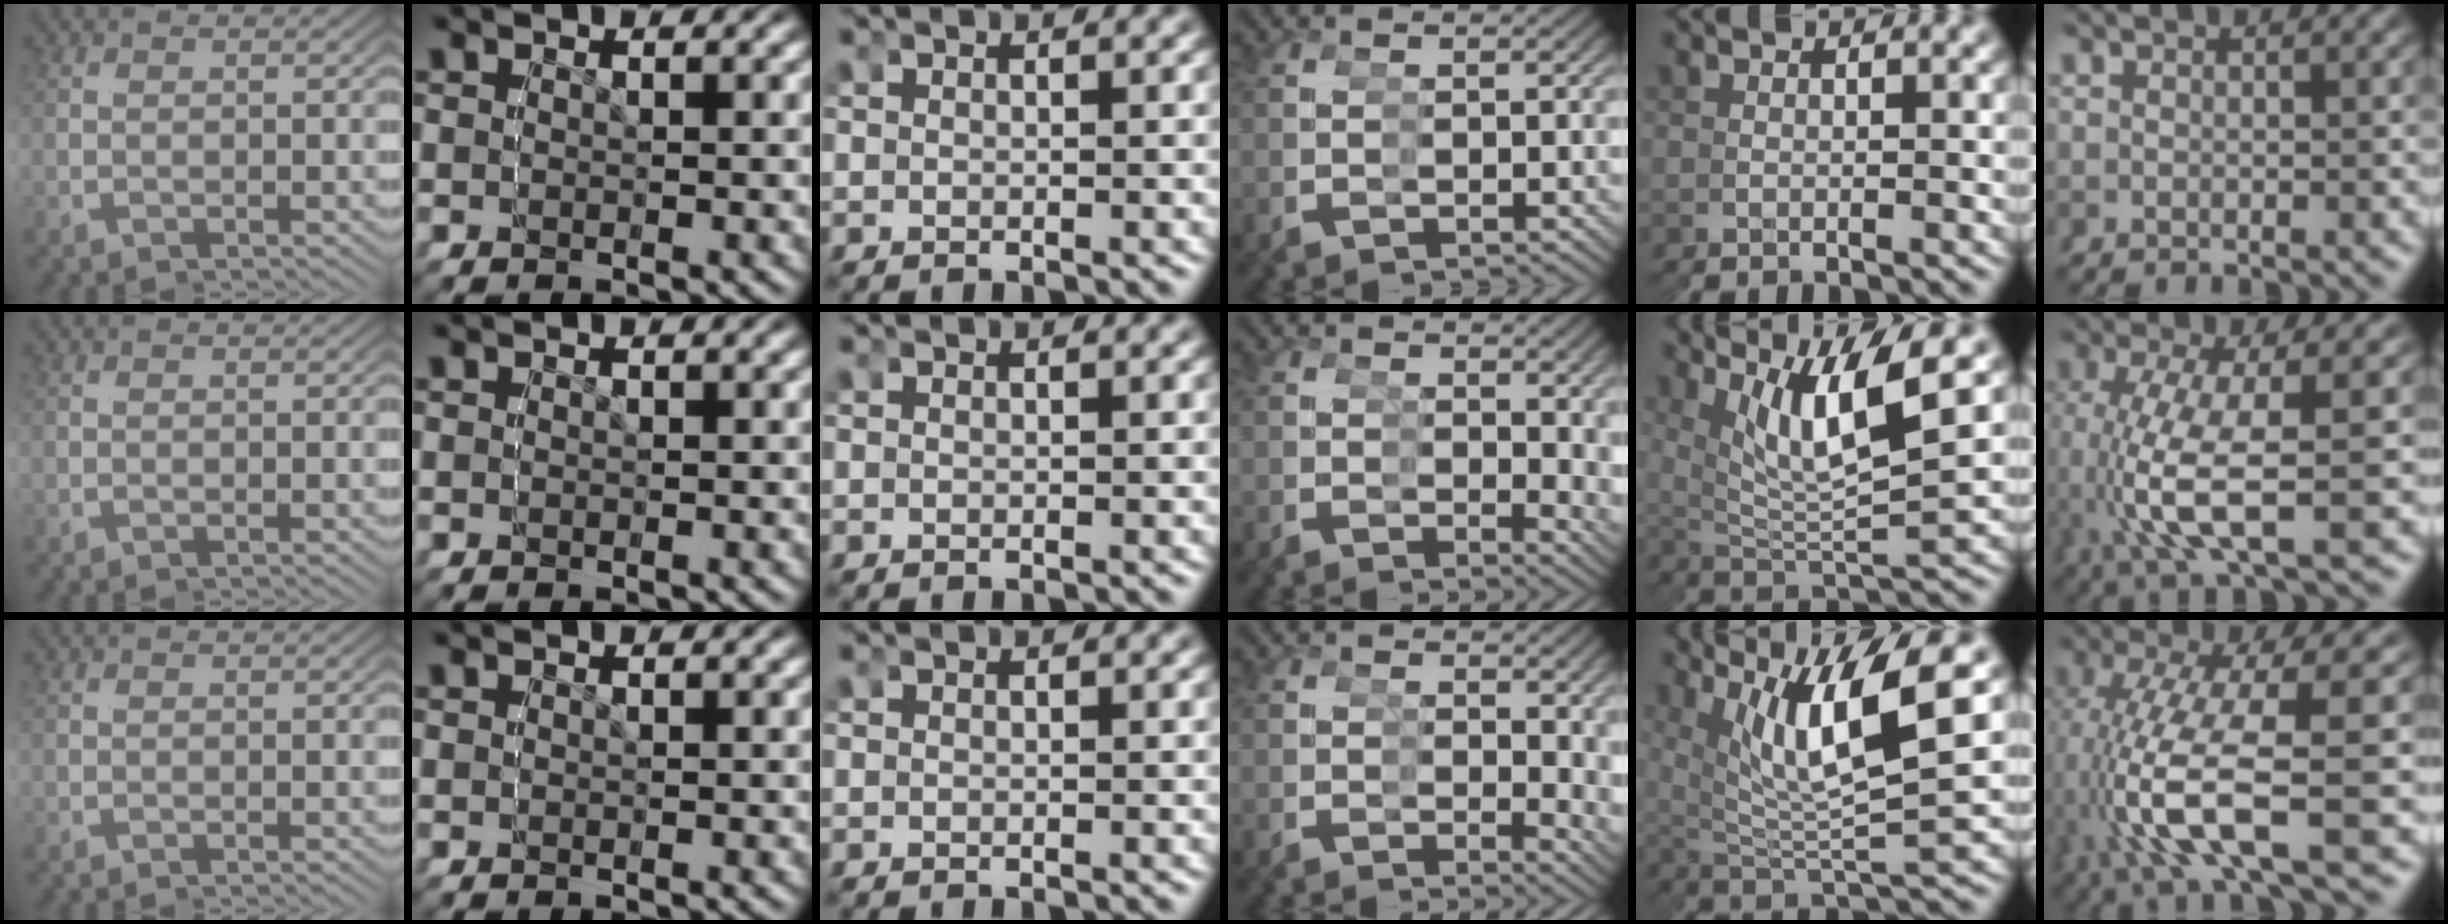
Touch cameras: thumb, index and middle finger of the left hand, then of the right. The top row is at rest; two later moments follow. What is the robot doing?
{"motion": "grasp_and_lifting", "object": "condiment"}